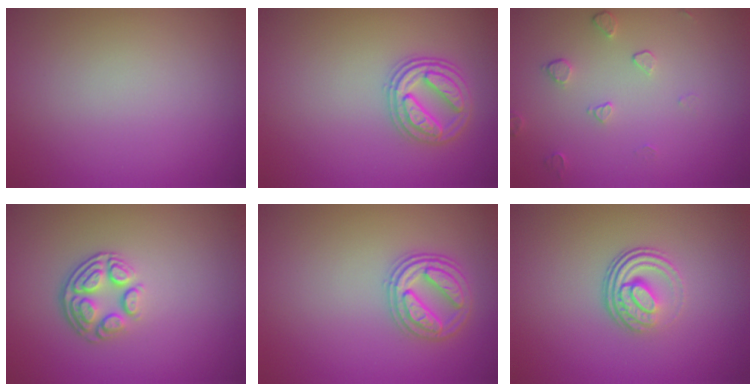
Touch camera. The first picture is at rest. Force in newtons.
{"total": 2.9, "press": 2.9, "slide": 0.4}
{"total": 1.5, "press": 0.9, "slide": 1.1}
{"total": 3.7, "press": 2.6, "slide": 2.6}
{"total": 2.9, "press": 2.9, "slide": 0.4}
{"total": 3.6, "press": 2.5, "slide": 2.6}